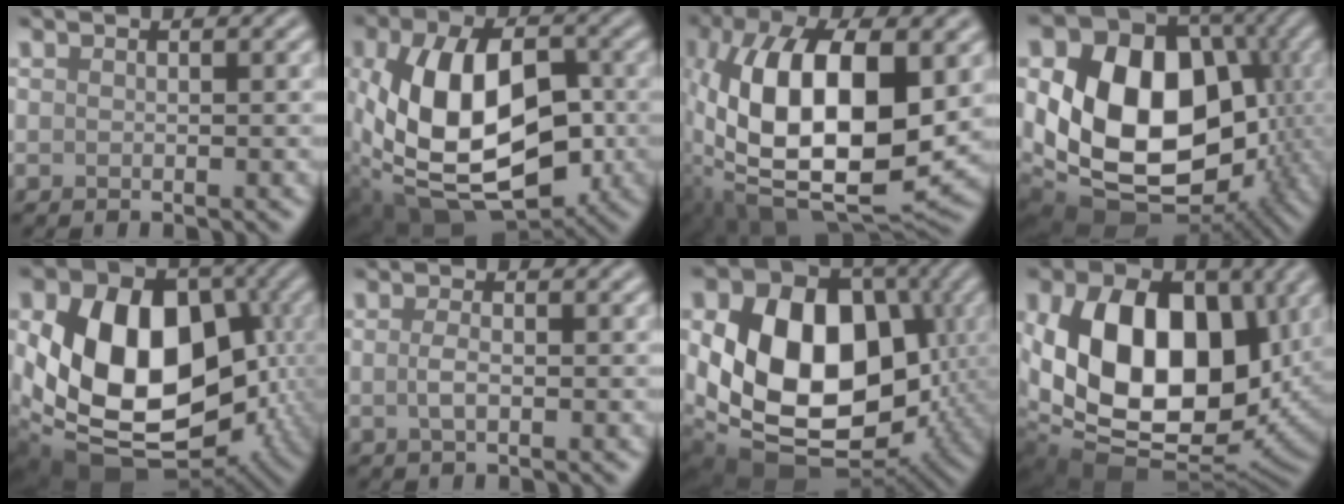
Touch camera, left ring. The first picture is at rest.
{"total": 14.0, "force": [-1.4, 8.6, 10.9], "torque": [-0.226, -0.016, -0.021]}
{"total": 15.2, "force": [0.1, 6.8, 13.6], "torque": [-0.248, 0.002, -0.003]}
{"total": 18.1, "force": [-0.2, 13.3, 12.3], "torque": [-0.184, -0.014, 0.010]}
{"total": 14.1, "force": [-0.6, 9.9, 10.0], "torque": [-0.164, -0.015, -0.015]}
{"total": 1.4, "force": [-0.2, 0.5, 1.3], "torque": [-0.031, 0.001, -0.008]}
{"total": 16.0, "force": [-0.1, 11.3, 11.3], "torque": [-0.187, -0.011, -0.008]}
{"total": 14.4, "force": [1.9, 9.6, 10.5], "torque": [-0.177, -0.010, 0.033]}